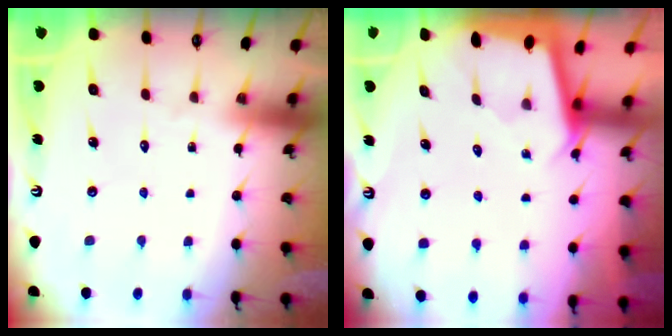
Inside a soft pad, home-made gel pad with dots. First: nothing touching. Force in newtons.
{"total": 1.7, "press": 1.7, "slide": 0.1}